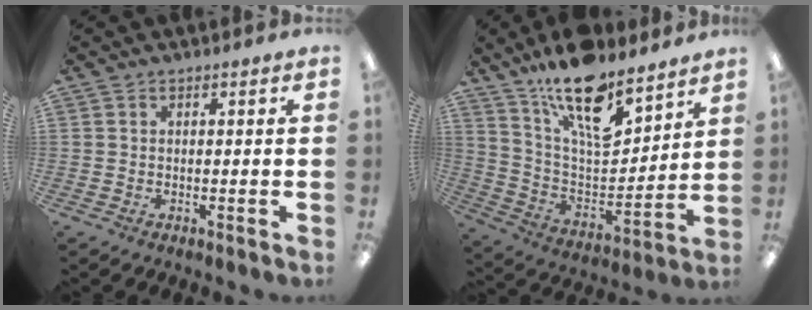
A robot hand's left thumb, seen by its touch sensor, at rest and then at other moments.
{"total": 18.5, "force": [13.0, 7.1, 11.1], "torque": [-0.190, -0.083, 0.226]}